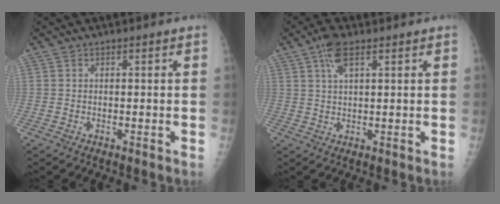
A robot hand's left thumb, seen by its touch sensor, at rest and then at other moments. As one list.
[{"total": 4.8, "force": [2.6, 1.8, 3.6], "torque": [-0.066, -0.001, 0.048]}]